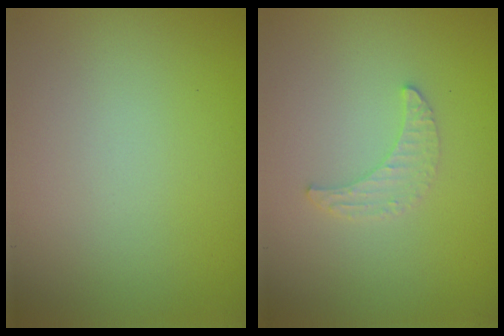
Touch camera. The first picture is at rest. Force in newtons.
{"total": 1.6, "press": 1.5, "slide": 0.4}